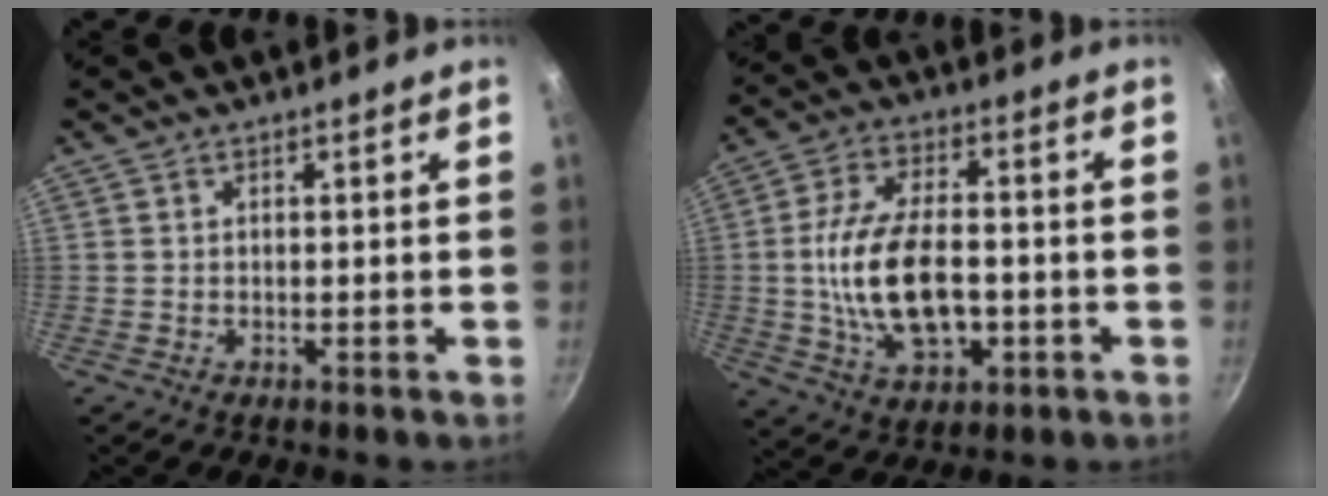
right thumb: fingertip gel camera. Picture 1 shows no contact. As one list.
[{"total": 15.7, "force": [-2.0, 8.8, 12.9], "torque": [-0.226, 0.022, -0.031]}]